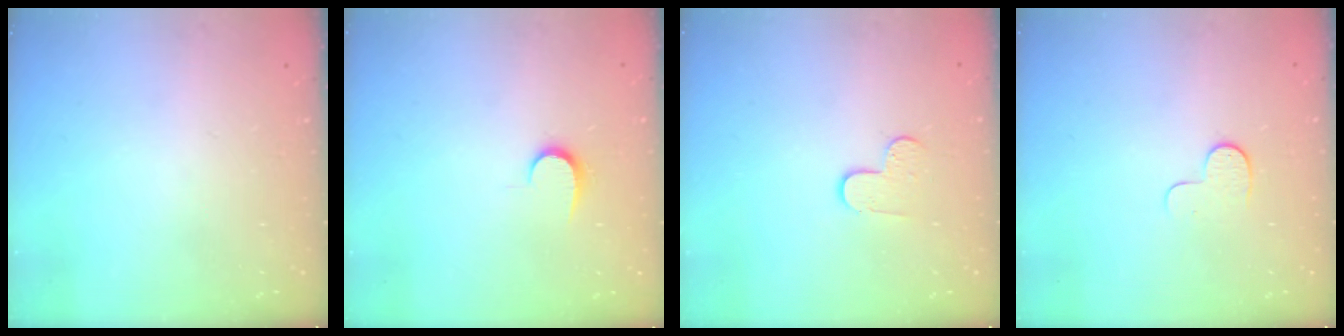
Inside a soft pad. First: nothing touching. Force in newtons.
{"total": 6.8, "press": 6.7, "slide": 0.6}
{"total": 7.3, "press": 7.2, "slide": 0.6}
{"total": 5.2, "press": 5.2, "slide": 0.5}